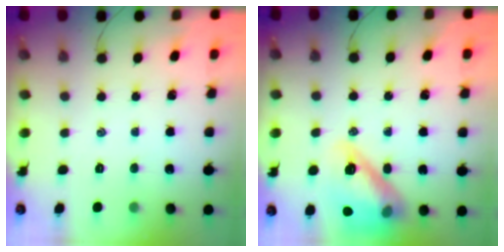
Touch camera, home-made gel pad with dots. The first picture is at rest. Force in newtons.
{"total": 18.6, "press": 18.3, "slide": 3.4}